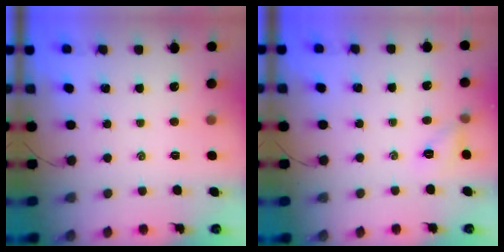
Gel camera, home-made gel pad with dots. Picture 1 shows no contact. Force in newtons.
{"total": 5.9, "press": 5.8, "slide": 0.5}